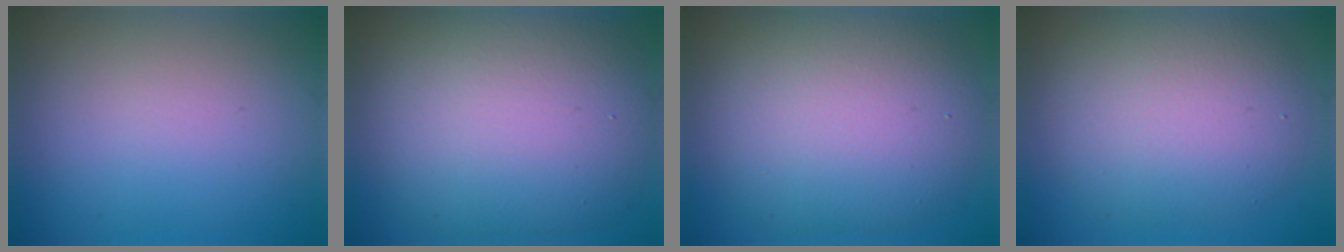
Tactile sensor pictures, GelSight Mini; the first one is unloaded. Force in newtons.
{"total": 11.6, "press": 11.6, "slide": 0.7}
{"total": 9.7, "press": 9.7, "slide": 0.4}
{"total": 6.8, "press": 6.8, "slide": 0.5}